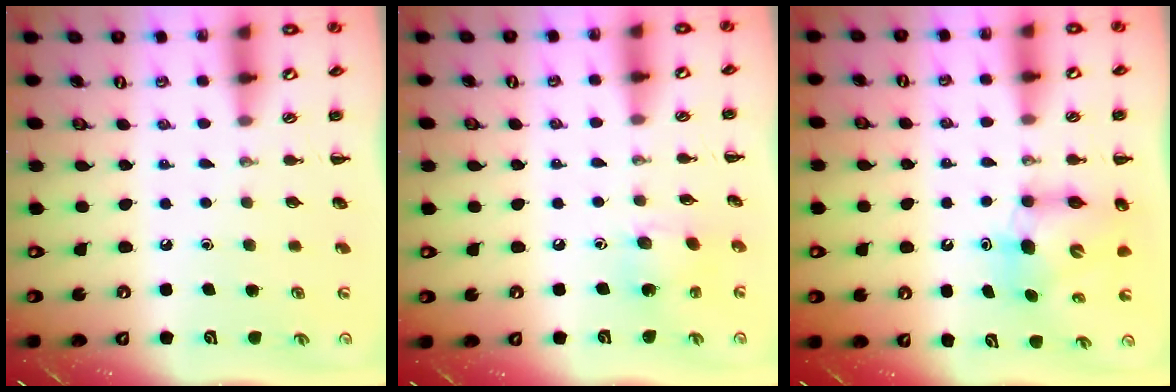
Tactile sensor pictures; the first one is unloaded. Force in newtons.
{"total": 5.1, "press": 5.0, "slide": 0.7}
{"total": 6.7, "press": 6.5, "slide": 1.5}